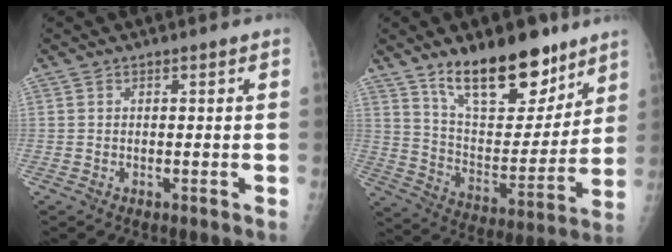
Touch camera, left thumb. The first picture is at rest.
{"total": 19.9, "force": [13.8, 8.8, 11.4], "torque": [-0.126, -0.086, 0.232]}